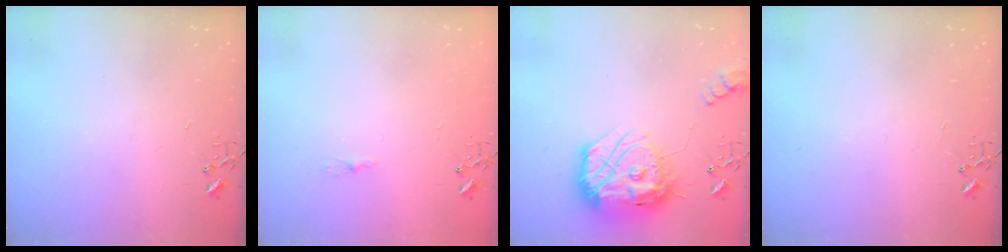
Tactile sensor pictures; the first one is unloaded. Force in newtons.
{"total": 3.4, "press": 3.4, "slide": 0.4}
{"total": 29.6, "press": 29.5, "slide": 2.6}
{"total": 0.0}